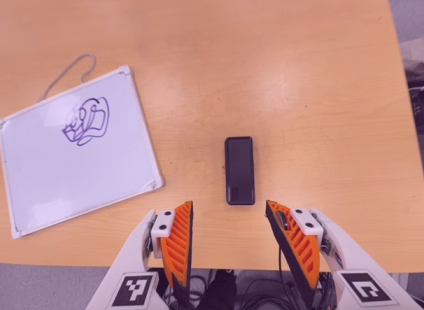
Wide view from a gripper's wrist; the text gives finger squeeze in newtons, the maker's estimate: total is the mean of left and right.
{"total": 0.0}